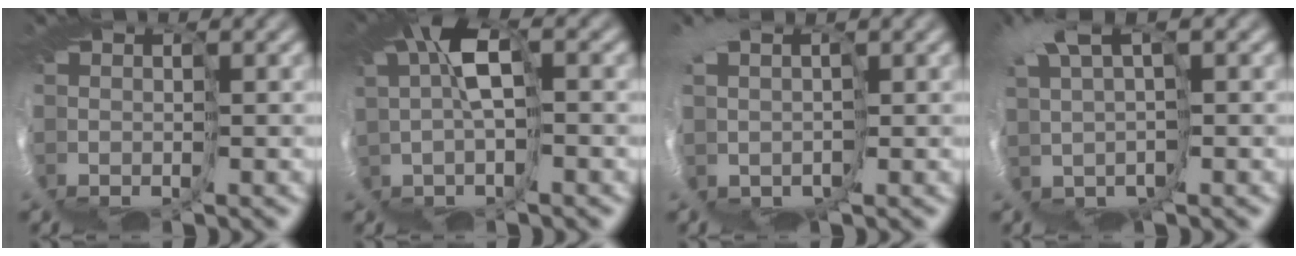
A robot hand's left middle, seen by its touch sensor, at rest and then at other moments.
{"total": 4.2, "force": [2.0, 1.1, 3.5], "torque": [-0.090, 0.019, 0.023]}
{"total": 4.0, "force": [0.6, 2.8, 2.8], "torque": [-0.067, -0.017, 0.001]}
{"total": 3.6, "force": [1.7, 1.2, 2.9], "torque": [-0.083, -0.004, 0.020]}